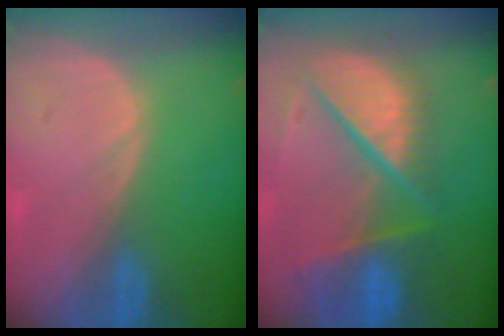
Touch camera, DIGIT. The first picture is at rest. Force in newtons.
{"total": 11.7, "press": 9.7, "slide": 6.4}